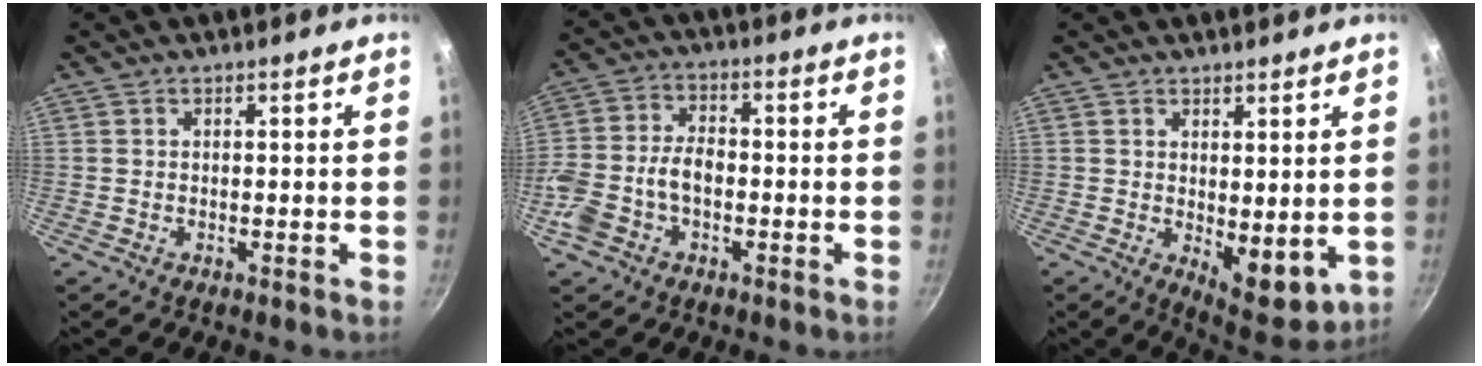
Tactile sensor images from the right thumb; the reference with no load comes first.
{"total": 9.7, "force": [-2.9, 6.2, 6.8], "torque": [-0.128, 0.035, -0.062]}
{"total": 8.4, "force": [0.7, 4.1, 7.3], "torque": [-0.082, -0.023, 0.021]}